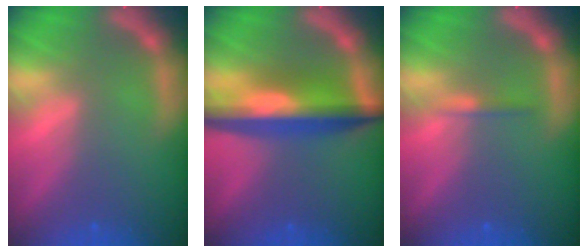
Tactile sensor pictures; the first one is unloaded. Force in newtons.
{"total": 8.1}
{"total": 0.9}